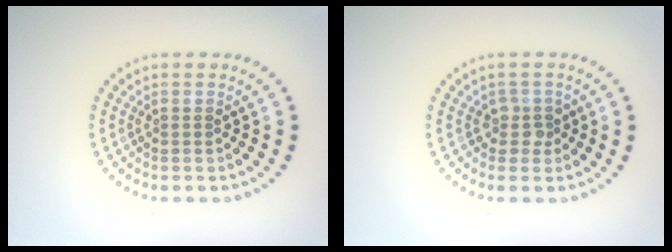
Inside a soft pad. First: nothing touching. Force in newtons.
{"total": 1.5, "press": 1.2, "slide": 0.9}